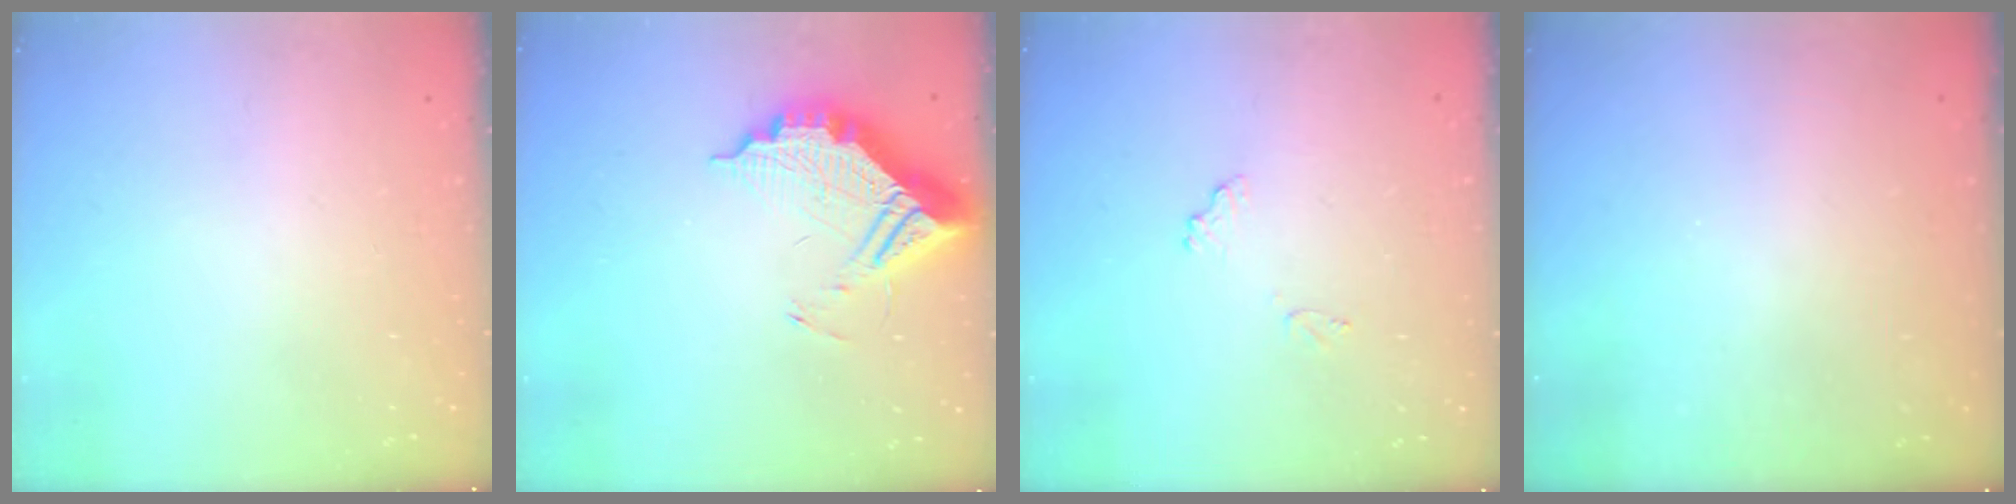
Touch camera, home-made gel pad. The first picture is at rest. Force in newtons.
{"total": 12.0, "press": 12.0, "slide": 1.1}
{"total": 7.7, "press": 7.7, "slide": 0.5}
{"total": 3.0, "press": 3.0, "slide": 0.1}